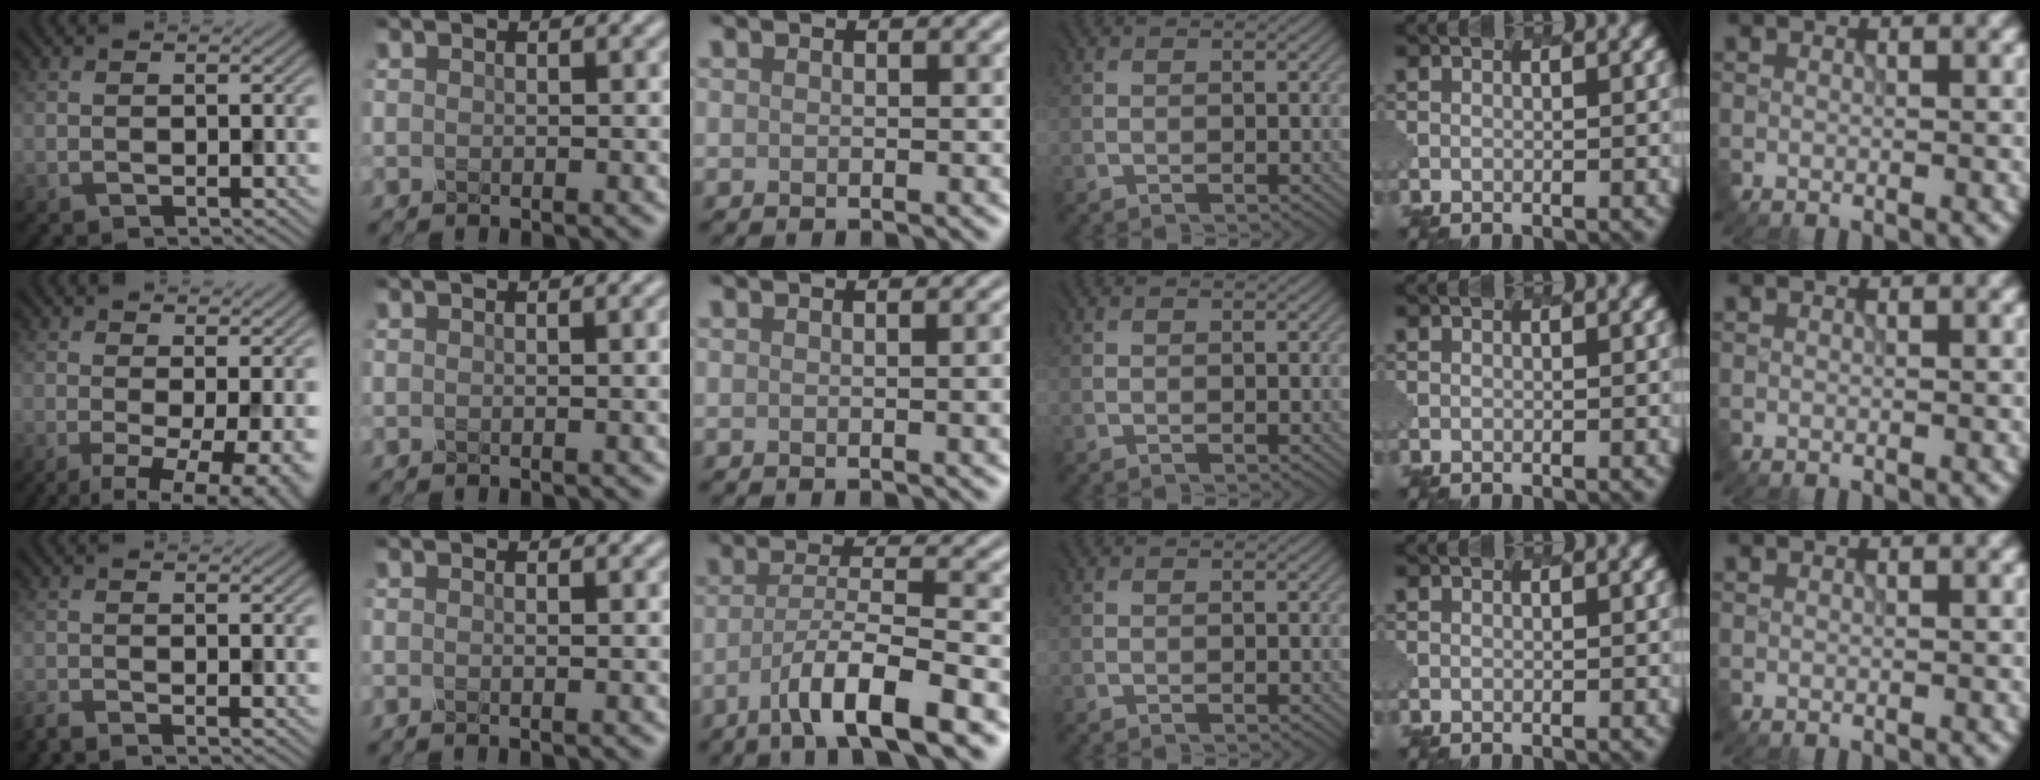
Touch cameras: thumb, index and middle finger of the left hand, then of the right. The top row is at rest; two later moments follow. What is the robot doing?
{"motion": "dispense", "object": "oil cruet"}